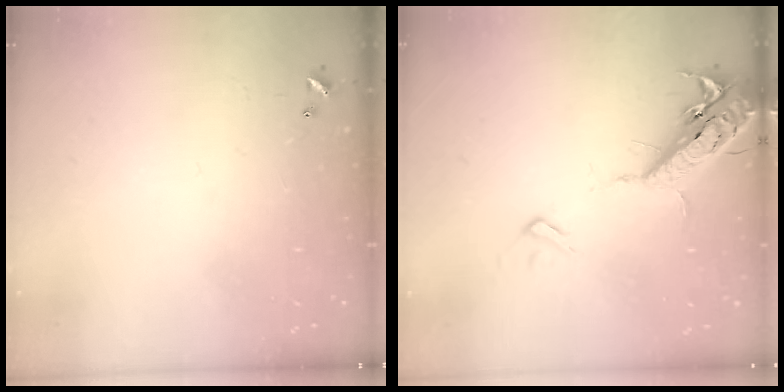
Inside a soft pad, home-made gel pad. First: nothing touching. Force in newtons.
{"total": 18.4, "press": 18.0, "slide": 4.0}